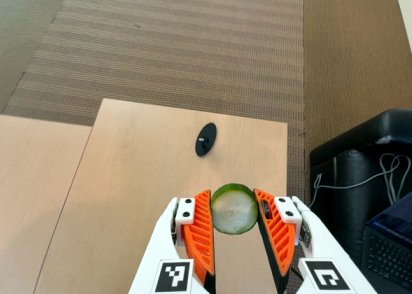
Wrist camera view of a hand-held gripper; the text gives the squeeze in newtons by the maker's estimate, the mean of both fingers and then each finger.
{"total": 11.6, "left": 11.7, "right": 11.5}